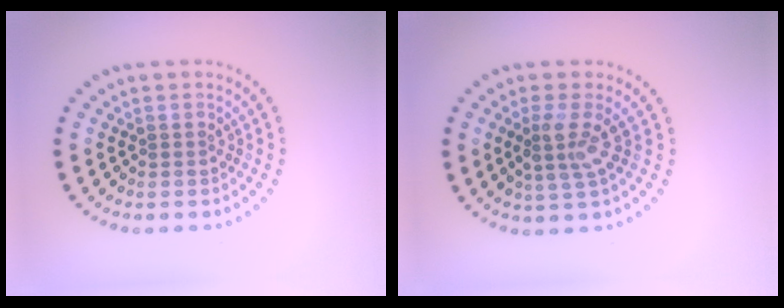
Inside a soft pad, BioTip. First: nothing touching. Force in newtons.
{"total": 2.4, "press": 2.0, "slide": 1.4}